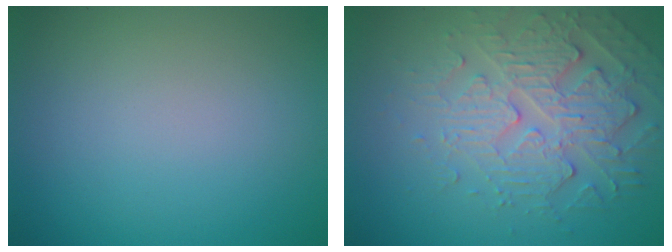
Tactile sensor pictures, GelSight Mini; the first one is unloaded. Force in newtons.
{"total": 4.7, "press": 4.2, "slide": 2.2}